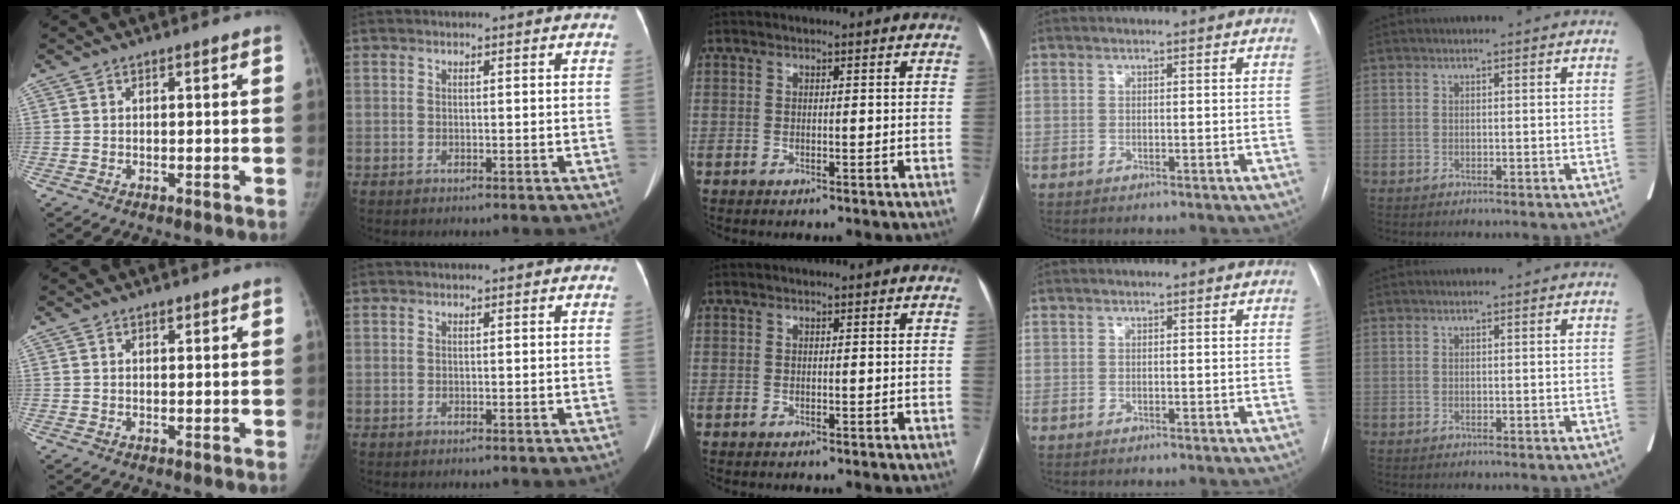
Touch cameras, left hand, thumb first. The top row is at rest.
{"thumb": {"total": 0.8, "force": [0.6, 0.4, 0.4], "torque": [-0.002, -0.003, 0.007]}}